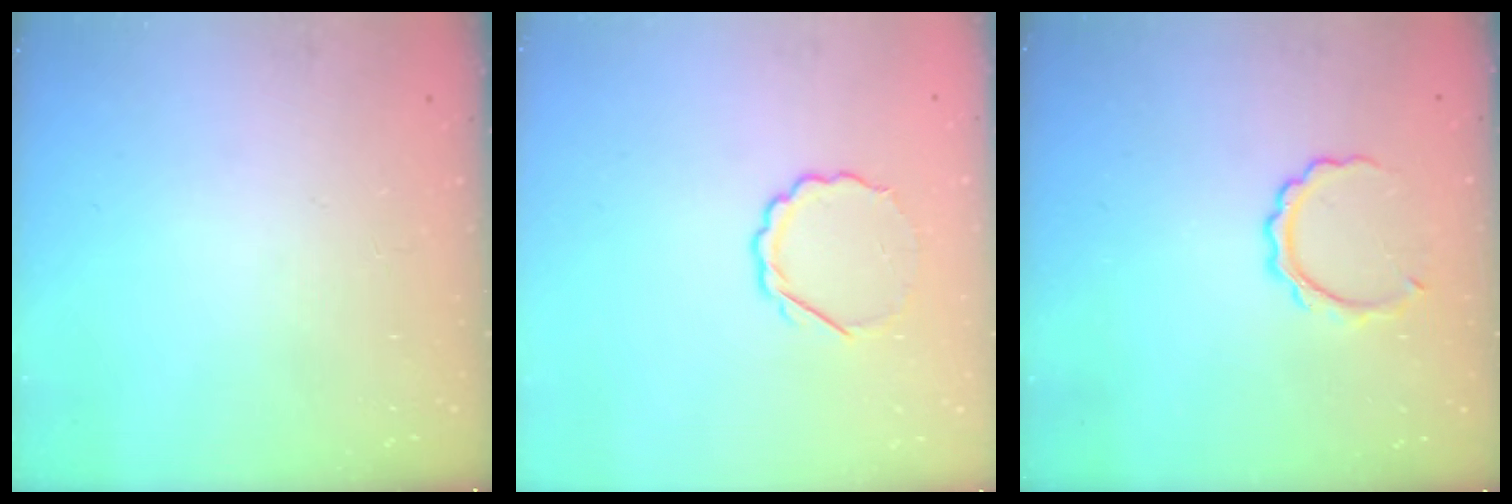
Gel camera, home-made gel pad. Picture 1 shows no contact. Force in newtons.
{"total": 4.9, "press": 4.7, "slide": 1.2}
{"total": 5.1, "press": 5.0, "slide": 0.1}